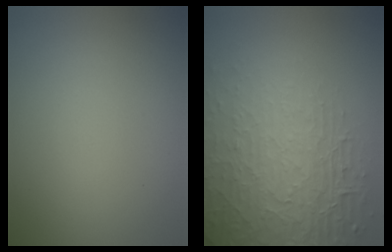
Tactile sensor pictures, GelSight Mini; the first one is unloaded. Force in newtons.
{"total": 8.0, "press": 5.6, "slide": 5.7}